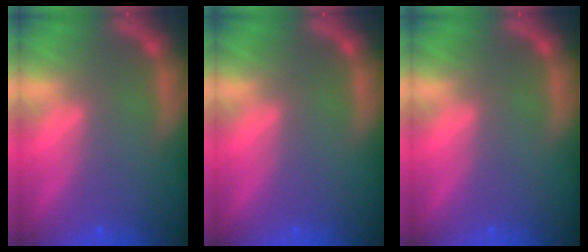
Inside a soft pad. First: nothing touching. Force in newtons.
{"total": 0.0}
{"total": 0.0}